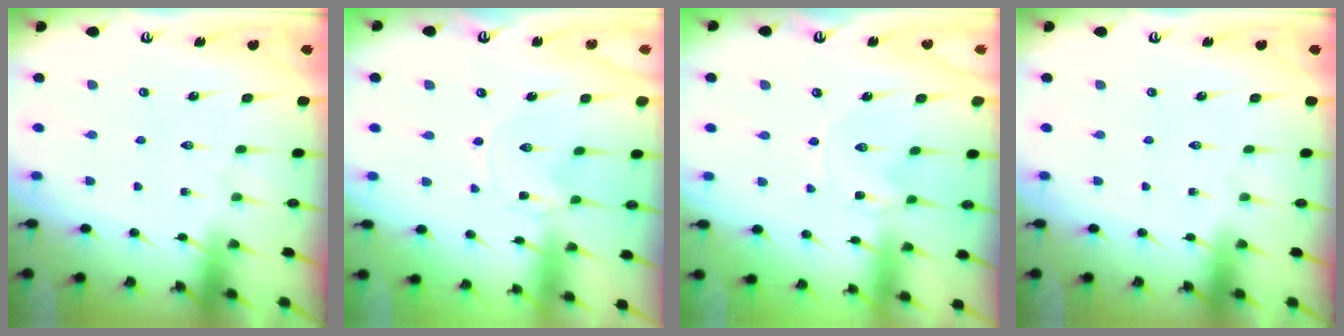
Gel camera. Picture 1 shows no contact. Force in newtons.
{"total": 0.0}
{"total": 1.1, "press": 1.1, "slide": 0.2}
{"total": 0.0}